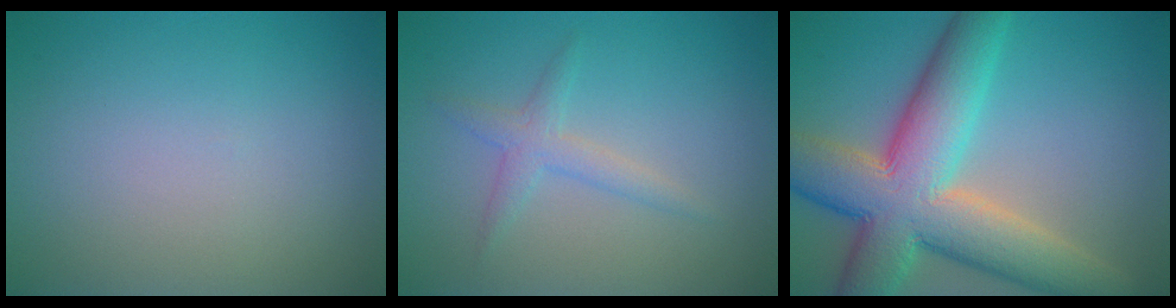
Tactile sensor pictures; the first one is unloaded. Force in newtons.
{"total": 1.9, "press": 1.9, "slide": 0.1}
{"total": 12.1, "press": 12.1, "slide": 0.6}